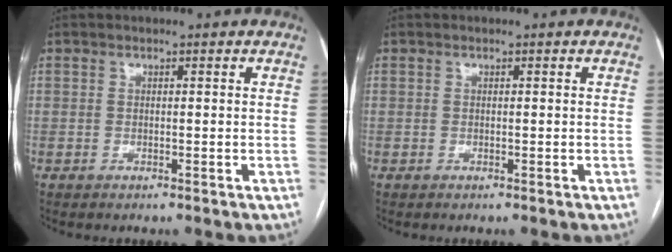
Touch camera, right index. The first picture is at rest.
{"total": 0.0}